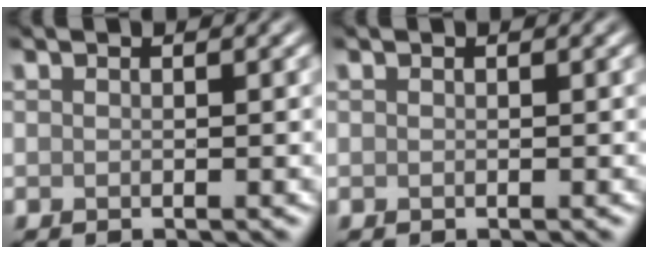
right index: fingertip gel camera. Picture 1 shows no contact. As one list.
[{"total": 0.0}]